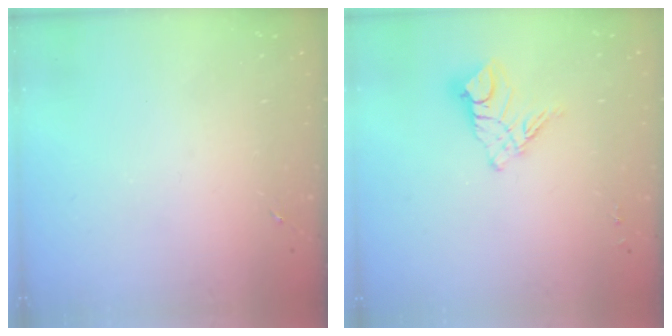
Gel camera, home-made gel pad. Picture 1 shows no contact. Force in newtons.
{"total": 11.3, "press": 11.3, "slide": 1.1}